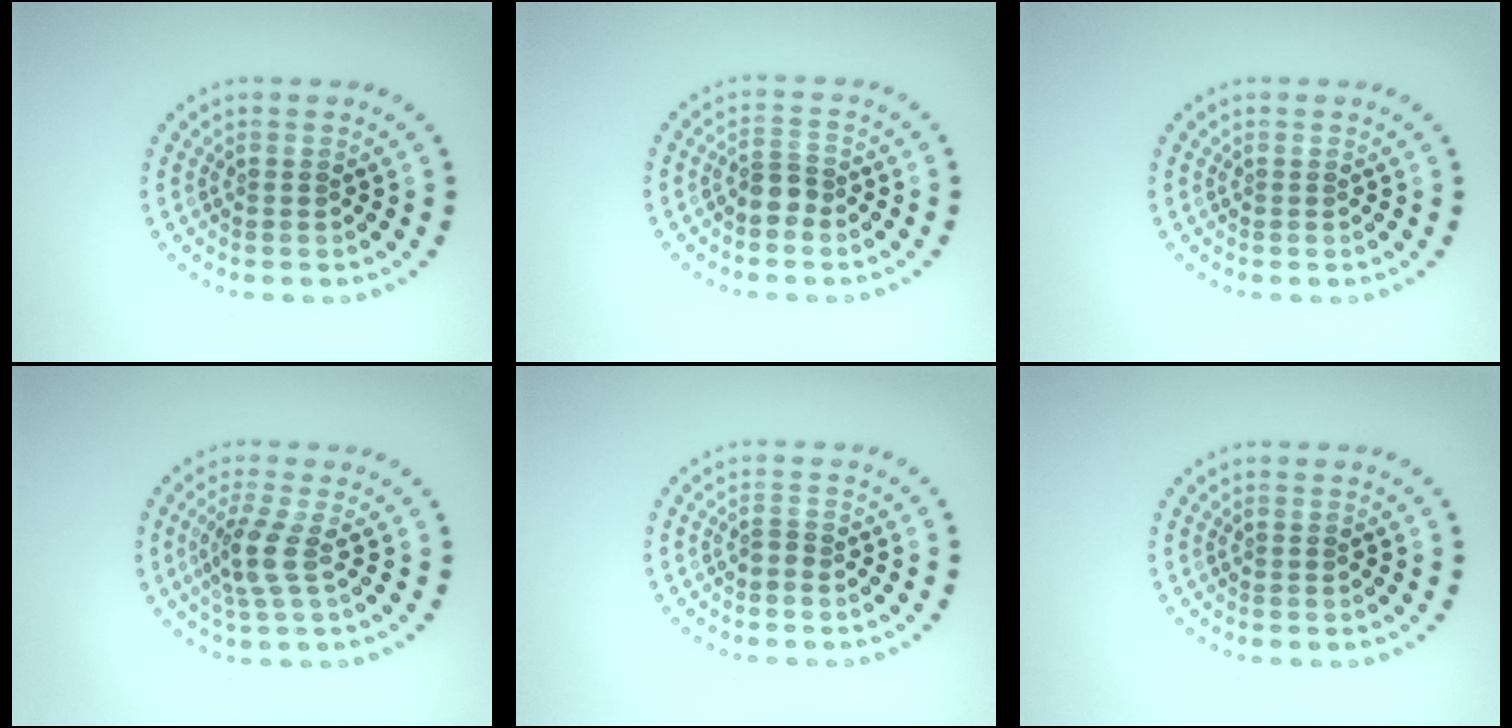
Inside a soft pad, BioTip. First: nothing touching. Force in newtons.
{"total": 1.9, "press": 1.6, "slide": 1.0}
{"total": 0.0}
{"total": 2.7, "press": 2.1, "slide": 1.7}
{"total": 0.6, "press": 0.4, "slide": 0.5}
{"total": 0.0}